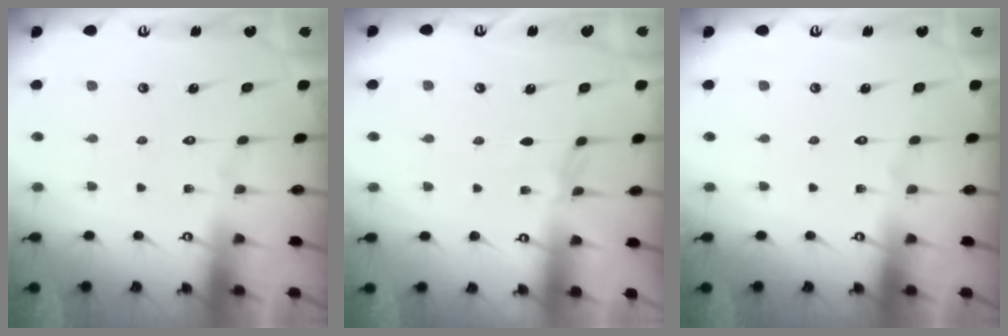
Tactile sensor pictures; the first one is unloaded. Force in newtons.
{"total": 2.5, "press": 2.5, "slide": 0.5}
{"total": 0.0}